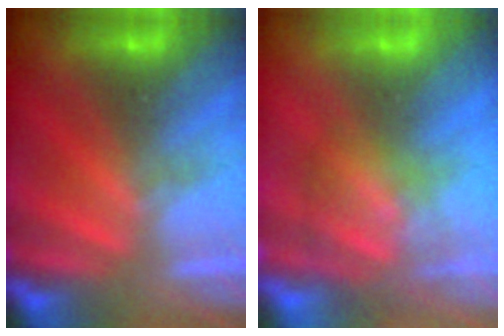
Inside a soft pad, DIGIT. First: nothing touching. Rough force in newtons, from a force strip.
{"total": 3.9}